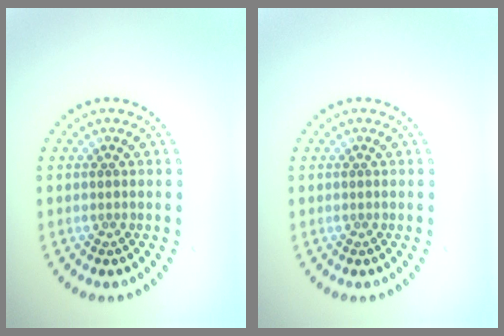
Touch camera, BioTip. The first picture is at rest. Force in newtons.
{"total": 0.0}